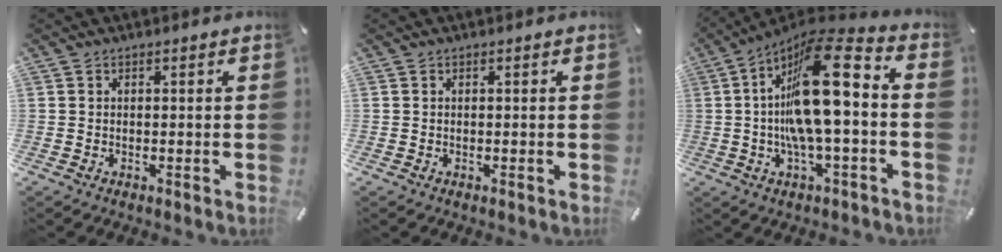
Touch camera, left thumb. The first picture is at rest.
{"total": 0.0}
{"total": 20.4, "force": [1.1, 6.3, 19.4], "torque": [-0.349, -0.025, 0.008]}